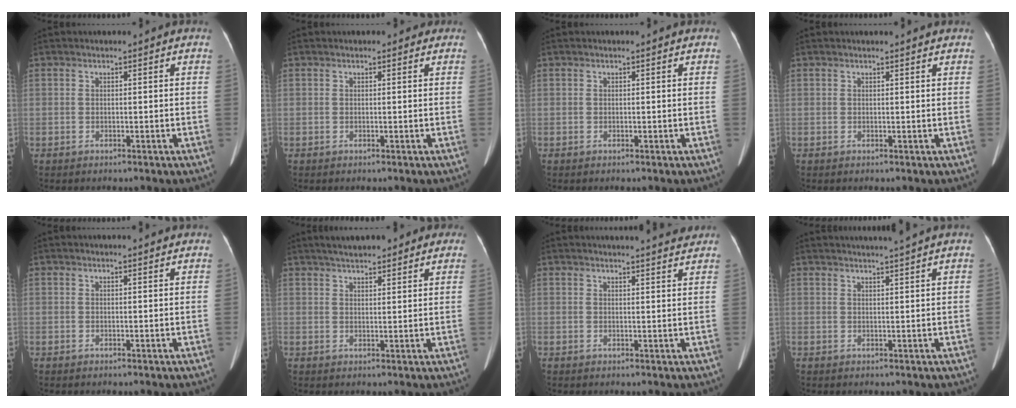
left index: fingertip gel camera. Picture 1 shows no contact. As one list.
[{"total": 0.8, "force": [0.5, 0.6, 0.1], "torque": [-0.001, 0.001, -0.001]}, {"total": 0.0}, {"total": 1.3, "force": [1.3, 0.0, 0.3], "torque": [-0.008, 0.002, 0.014]}, {"total": 1.7, "force": [1.6, 0.0, 0.4], "torque": [-0.008, 0.001, 0.018]}, {"total": 9.4, "force": [7.8, 2.3, 4.8], "torque": [-0.057, 0.024, 0.105]}, {"total": 7.7, "force": [7.4, -0.2, 2.2], "torque": [-0.026, 0.000, 0.074]}, {"total": 5.4, "force": [4.8, -1.3, 2.1], "torque": [-0.025, 0.007, 0.059]}]